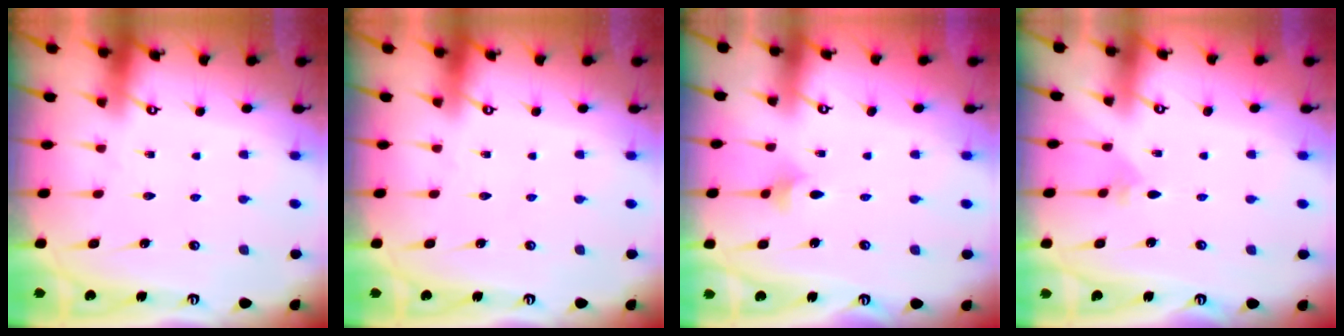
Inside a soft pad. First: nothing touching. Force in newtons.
{"total": 0.0}
{"total": 3.8, "press": 3.7, "slide": 0.8}
{"total": 2.4, "press": 2.4, "slide": 0.5}